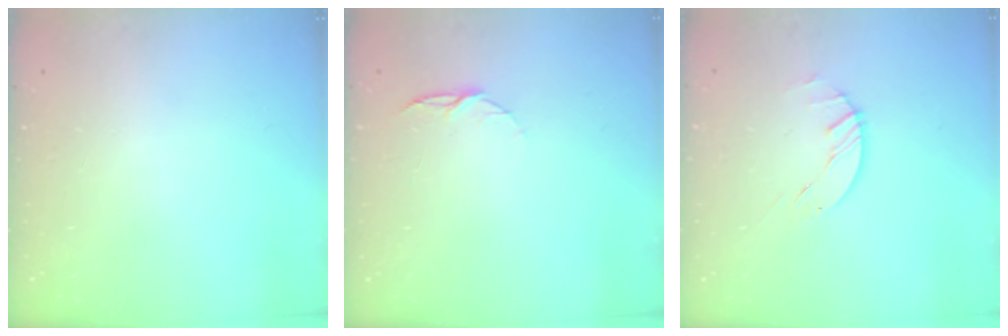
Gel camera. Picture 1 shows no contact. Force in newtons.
{"total": 4.9, "press": 4.8, "slide": 0.6}
{"total": 1.5, "press": 1.4, "slide": 0.3}